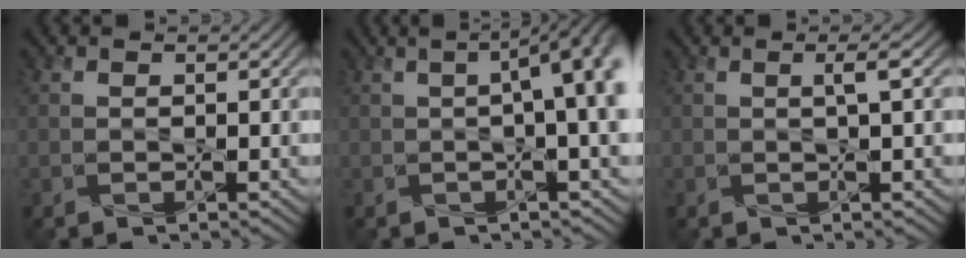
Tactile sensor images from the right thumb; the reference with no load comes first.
{"total": 11.3, "force": [1.2, 3.7, 10.6], "torque": [-0.142, 0.020, 0.011]}
{"total": 1.5, "force": [0.1, -0.3, 1.5], "torque": [-0.027, 0.005, -0.001]}